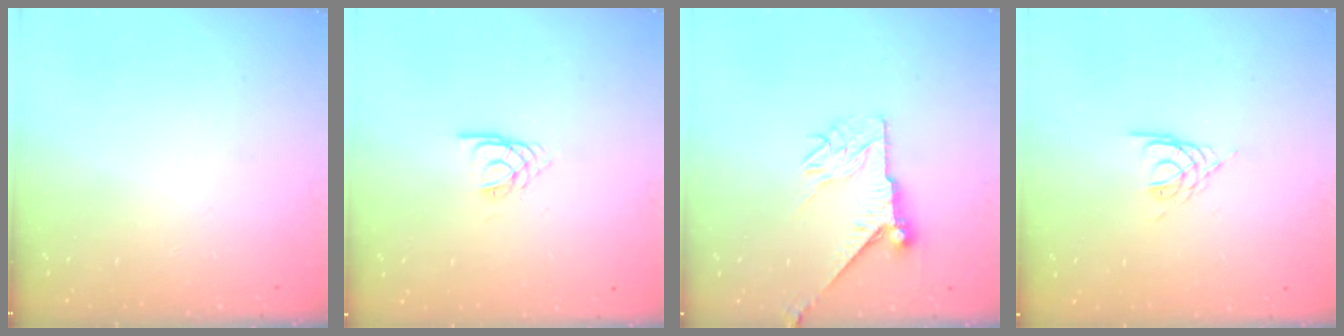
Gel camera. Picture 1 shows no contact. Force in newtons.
{"total": 3.2, "press": 3.1, "slide": 0.4}
{"total": 8.6, "press": 8.6, "slide": 0.5}
{"total": 3.4, "press": 3.4, "slide": 0.6}